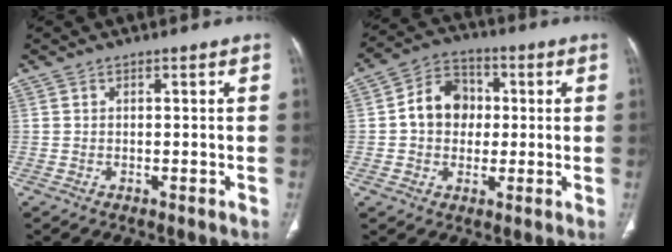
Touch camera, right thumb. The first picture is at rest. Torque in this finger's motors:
{"motor_torque": [0.56, 2.19, 1.10, -0.31, 0.09]}